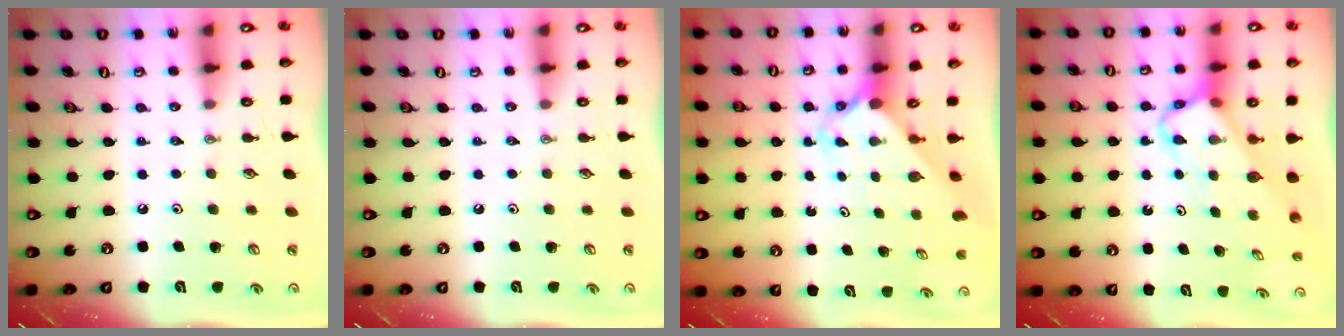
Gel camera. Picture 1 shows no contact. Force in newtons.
{"total": 0.0}
{"total": 2.3, "press": 2.3, "slide": 0.3}
{"total": 3.8, "press": 3.8, "slide": 0.2}